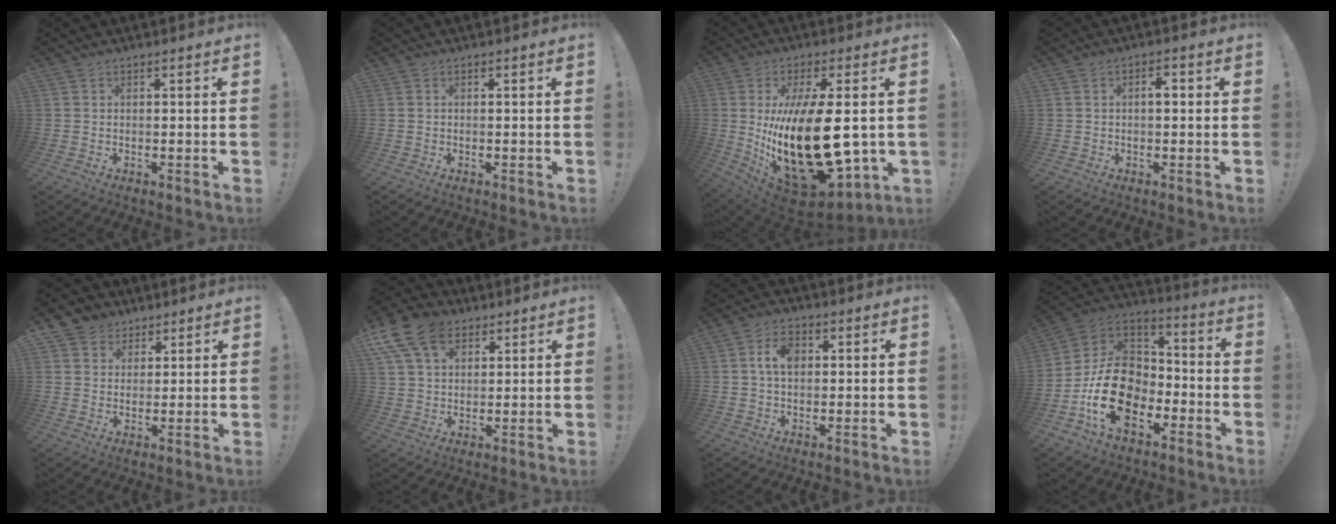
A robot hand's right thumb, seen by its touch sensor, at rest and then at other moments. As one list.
[{"total": 0.0}, {"total": 28.7, "force": [-0.4, 12.3, 25.9], "torque": [-0.492, -0.020, 0.009]}, {"total": 2.8, "force": [-0.2, 1.3, 2.5], "torque": [-0.037, 0.006, -0.010]}, {"total": 6.0, "force": [3.5, 4.9, 0.4], "torque": [-0.007, -0.024, 0.069]}, {"total": 14.9, "force": [7.1, 10.1, 8.3], "torque": [-0.152, -0.028, 0.136]}, {"total": 6.6, "force": [1.4, 4.2, 4.9], "torque": [-0.074, 0.004, 0.022]}, {"total": 20.0, "force": [-7.3, 13.9, 12.4], "torque": [-0.228, 0.041, -0.114]}]